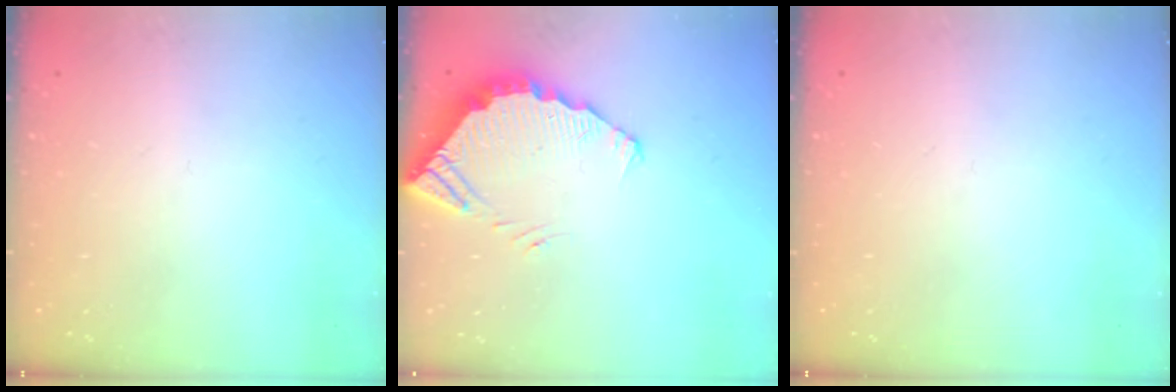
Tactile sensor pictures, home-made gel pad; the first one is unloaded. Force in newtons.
{"total": 4.4, "press": 4.4, "slide": 0.2}
{"total": 0.0}